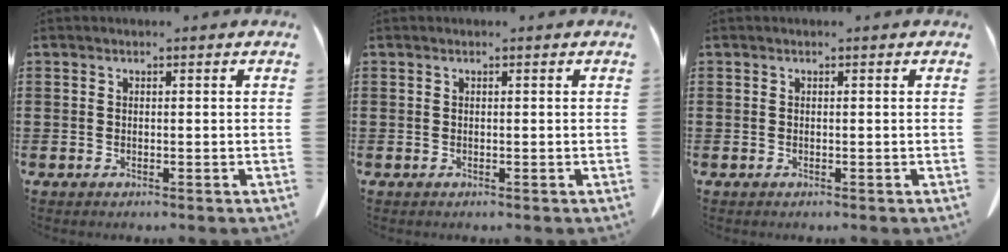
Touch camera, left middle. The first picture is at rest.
{"total": 0.0}
{"total": 0.0}